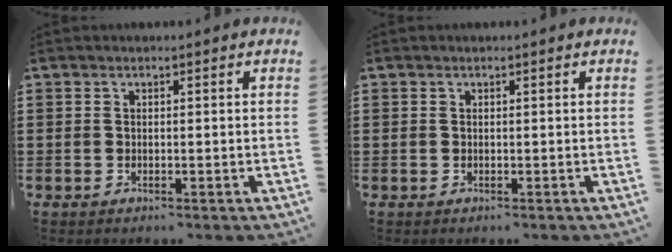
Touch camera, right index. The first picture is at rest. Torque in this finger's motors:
{"motor_torque": [-0.12, 0.31, 0.00, -0.01]}